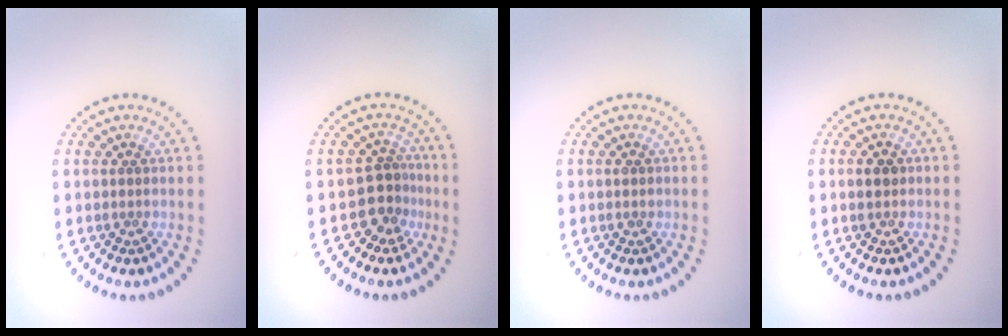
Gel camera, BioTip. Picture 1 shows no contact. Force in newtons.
{"total": 2.8, "press": 2.3, "slide": 1.7}
{"total": 0.7, "press": 0.7, "slide": 0.1}
{"total": 1.3, "press": 1.3, "slide": 0.2}